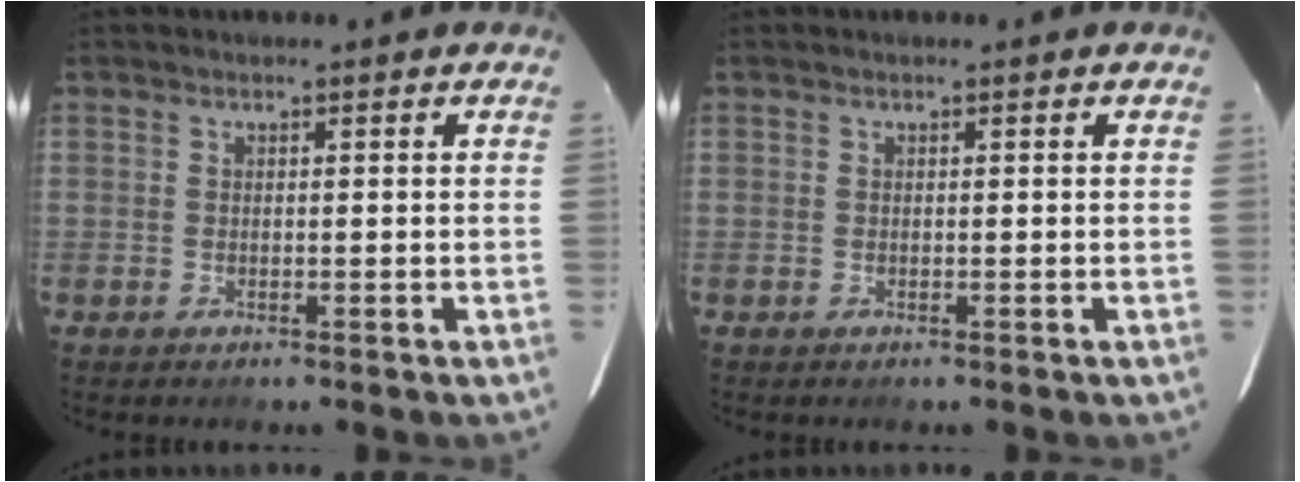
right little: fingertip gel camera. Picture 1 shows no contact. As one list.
[{"total": 0.0}]